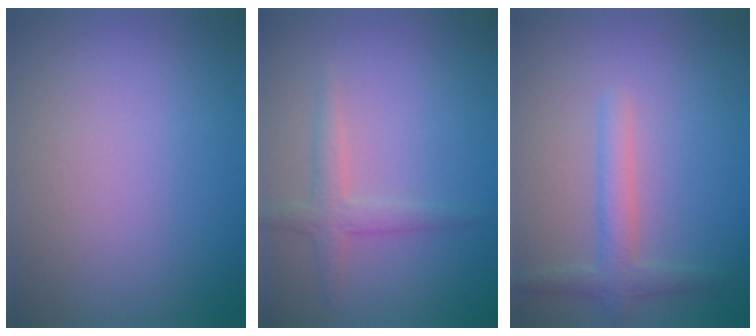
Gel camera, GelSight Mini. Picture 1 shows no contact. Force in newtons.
{"total": 2.0, "press": 2.0, "slide": 0.1}
{"total": 2.4, "press": 2.4, "slide": 0.1}